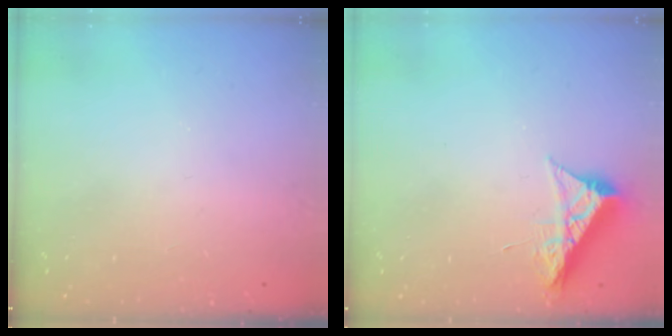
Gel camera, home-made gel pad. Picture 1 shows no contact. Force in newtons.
{"total": 8.4, "press": 8.4, "slide": 0.4}